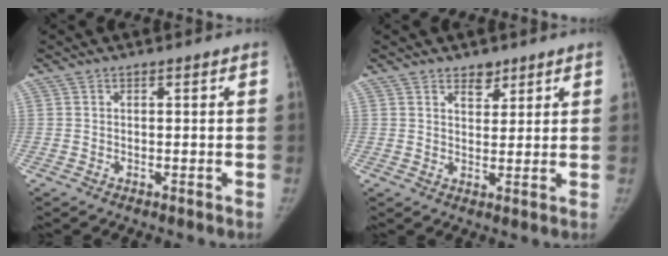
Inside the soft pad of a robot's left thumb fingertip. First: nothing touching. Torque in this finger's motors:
{"motor_torque": [-0.04, 0.06, -0.05, -0.16, -0.03]}